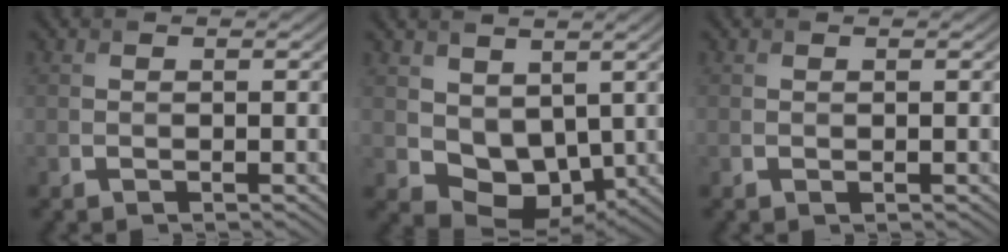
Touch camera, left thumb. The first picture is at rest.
{"total": 6.7, "force": [1.8, 4.8, 4.3], "torque": [-0.094, -0.018, 0.036]}
{"total": 0.0}